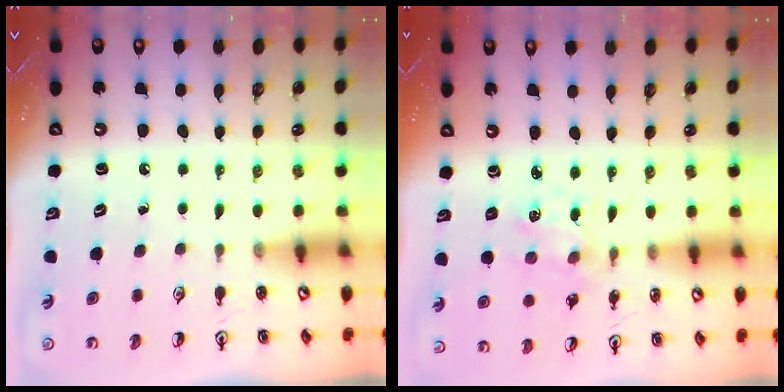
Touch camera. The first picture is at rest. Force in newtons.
{"total": 1.3, "press": 1.3, "slide": 0.1}